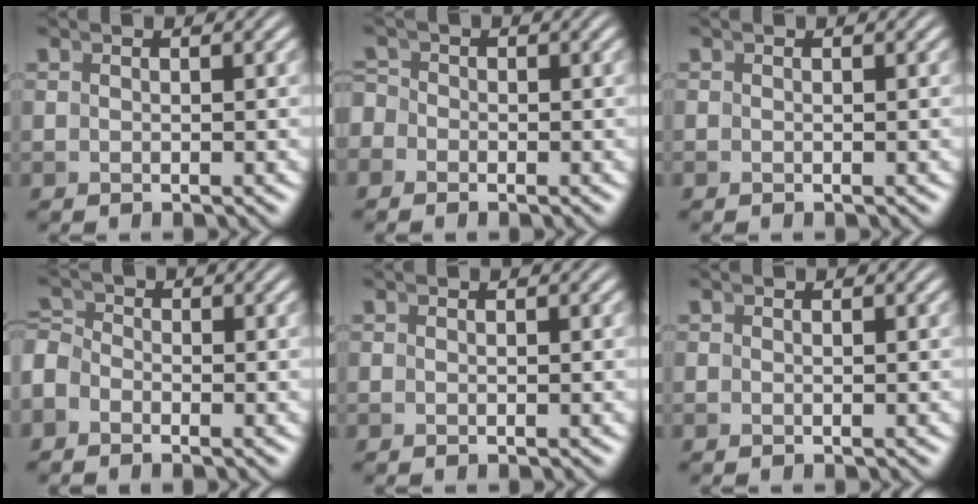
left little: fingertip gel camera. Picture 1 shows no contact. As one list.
[{"total": 1.6, "force": [-0.8, 1.3, 0.3], "torque": [-0.001, -0.010, -0.016]}, {"total": 0.0}, {"total": 2.8, "force": [-1.1, 2.4, 1.0], "torque": [-0.022, -0.014, -0.020]}, {"total": 0.0}, {"total": 0.0}]